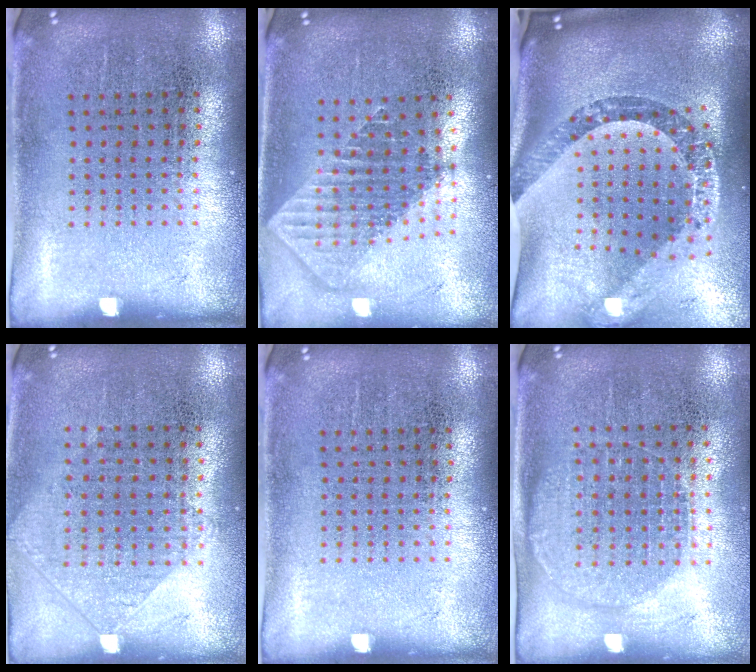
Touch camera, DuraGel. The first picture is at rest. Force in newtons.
{"total": 1.8, "press": 1.4, "slide": 1.2}
{"total": 3.6, "press": 2.5, "slide": 2.6}
{"total": 0.9, "press": 0.9, "slide": 0.3}
{"total": 0.0}
{"total": 1.4, "press": 1.2, "slide": 0.6}